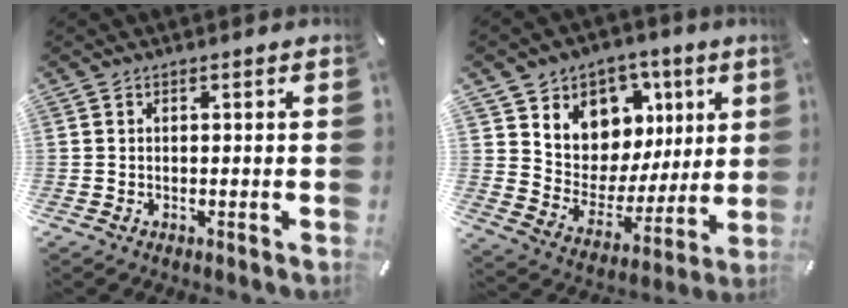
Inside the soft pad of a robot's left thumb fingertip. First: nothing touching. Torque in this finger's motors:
{"motor_torque": [0.80, 1.36, 1.68, -1.07, 0.05]}